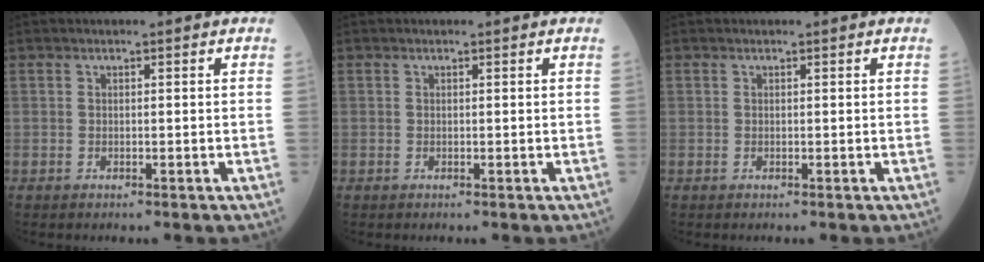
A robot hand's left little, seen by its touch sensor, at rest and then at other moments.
{"total": 0.0}
{"total": 0.0}